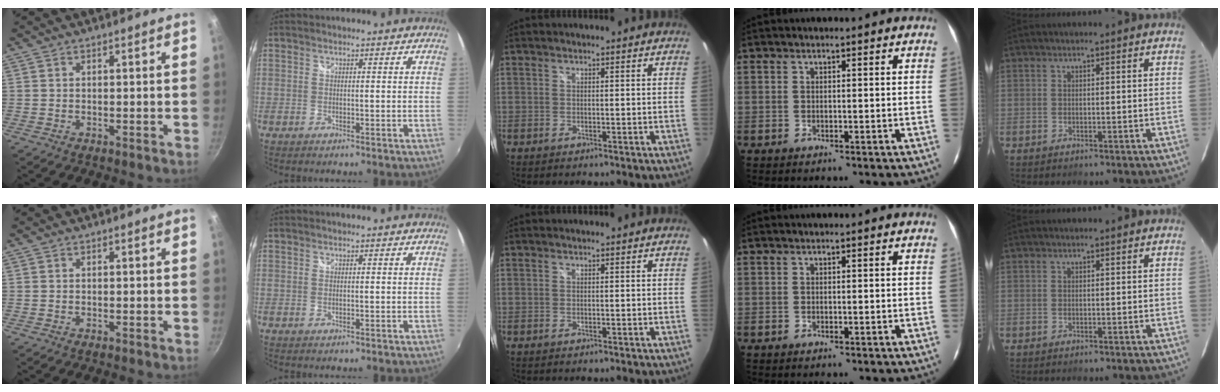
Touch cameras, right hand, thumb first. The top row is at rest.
{}